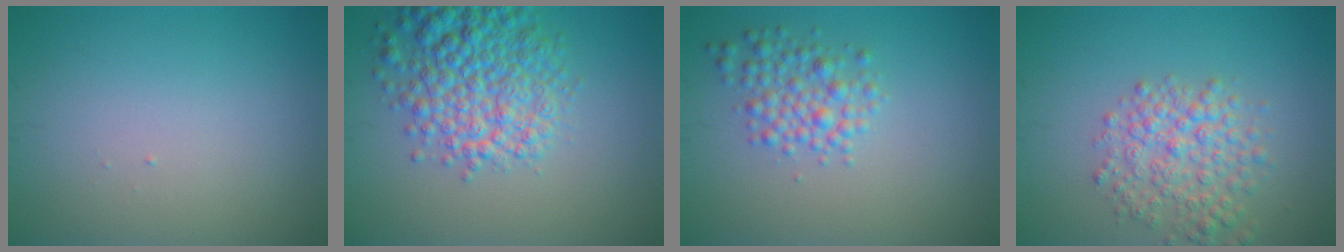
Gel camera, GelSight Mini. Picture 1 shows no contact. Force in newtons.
{"total": 6.9, "press": 6.9, "slide": 0.4}
{"total": 3.0, "press": 3.0, "slide": 0.1}
{"total": 4.1, "press": 4.1, "slide": 0.2}